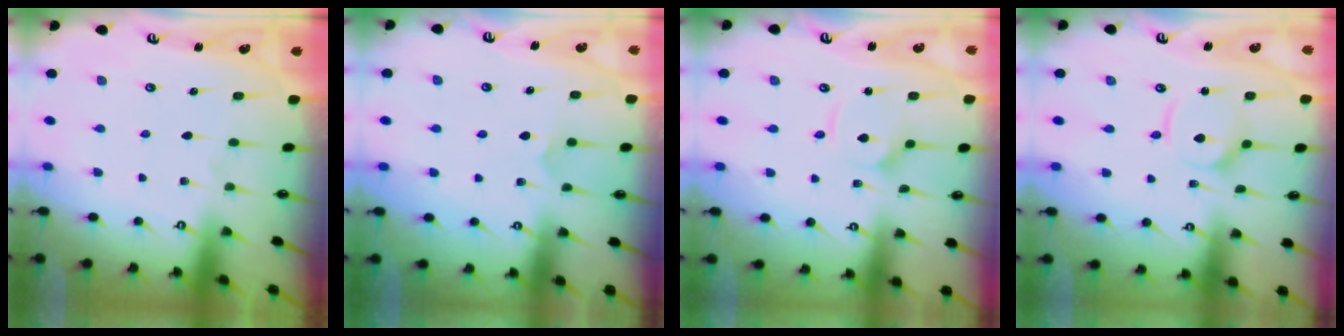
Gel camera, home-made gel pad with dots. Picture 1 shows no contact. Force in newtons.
{"total": 5.9, "press": 5.9, "slide": 0.4}
{"total": 4.4, "press": 4.4, "slide": 0.4}
{"total": 7.9, "press": 7.9, "slide": 0.6}